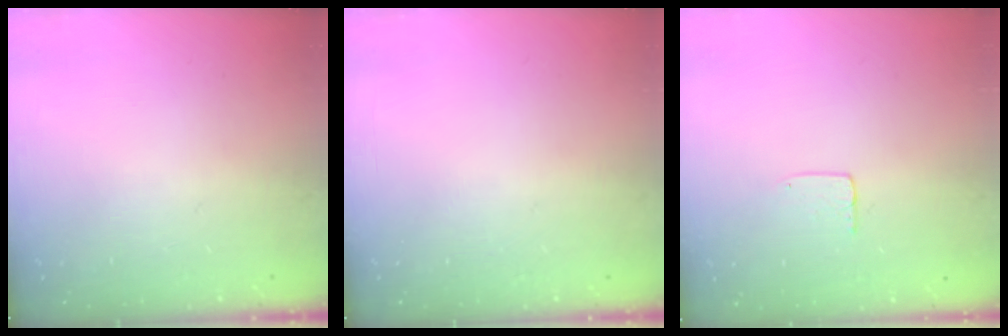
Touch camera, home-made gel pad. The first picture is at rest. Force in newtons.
{"total": 0.0}
{"total": 3.6, "press": 3.6, "slide": 0.2}